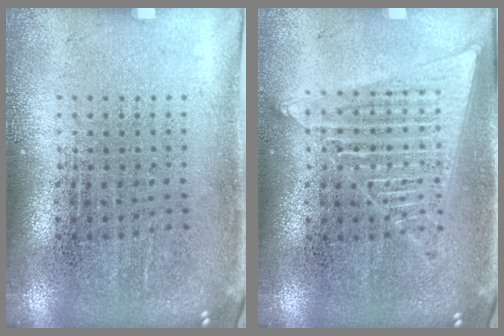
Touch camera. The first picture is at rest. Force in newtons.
{"total": 1.4, "press": 1.4, "slide": 0.1}